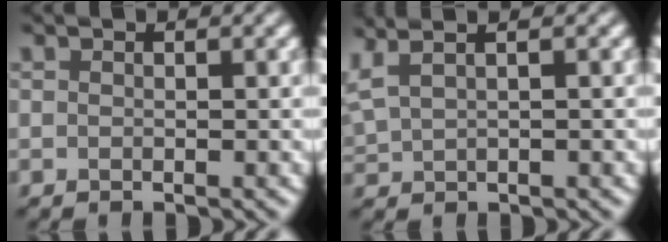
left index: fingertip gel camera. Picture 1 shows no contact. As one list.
[{"total": 3.8, "force": [2.3, 1.5, 2.7], "torque": [-0.068, 0.034, 0.034]}]